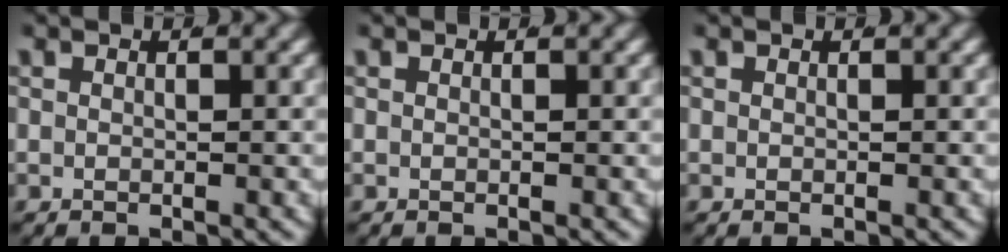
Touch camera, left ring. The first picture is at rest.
{"total": 0.0}
{"total": 0.0}